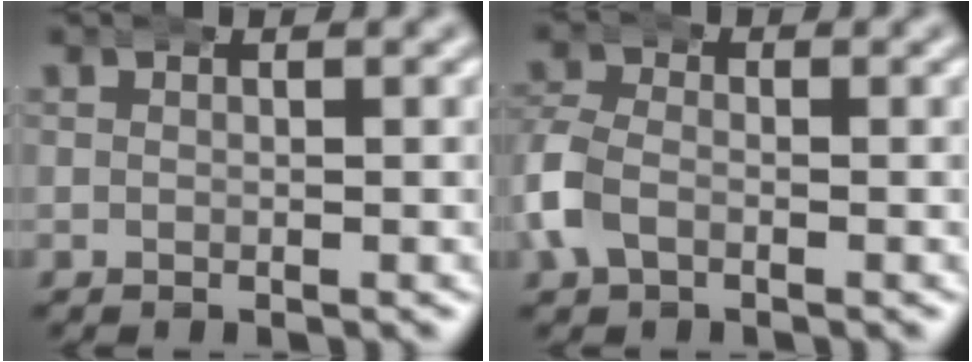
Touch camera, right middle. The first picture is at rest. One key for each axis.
{"total": 3.7, "fx": -1.3, "fy": 3.1, "fz": 1.6, "tx": -0.070, "ty": -0.015, "tz": -0.020}